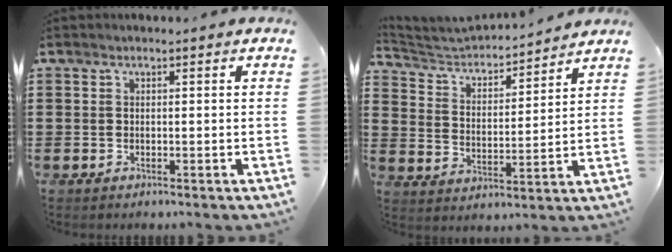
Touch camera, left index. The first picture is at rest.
{"total": 3.8, "force": [3.7, 0.8, 0.5], "torque": [-0.035, -0.029, 0.056]}